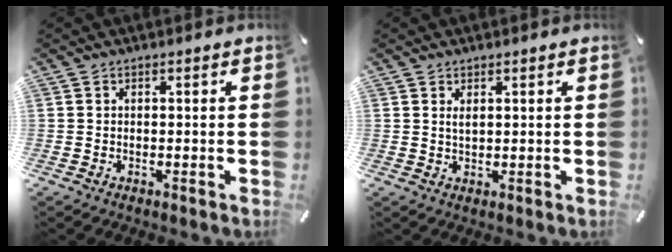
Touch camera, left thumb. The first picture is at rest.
{"total": 1.4, "force": [0.8, 0.5, 1.1], "torque": [-0.024, -0.001, 0.014]}